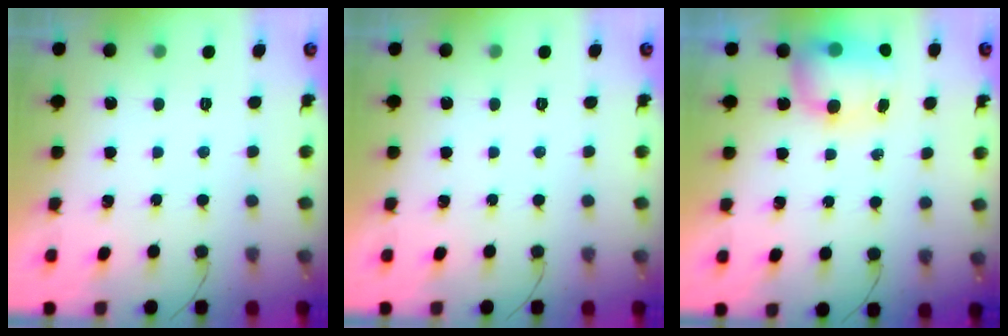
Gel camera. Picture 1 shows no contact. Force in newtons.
{"total": 0.0}
{"total": 7.8, "press": 7.7, "slide": 1.3}